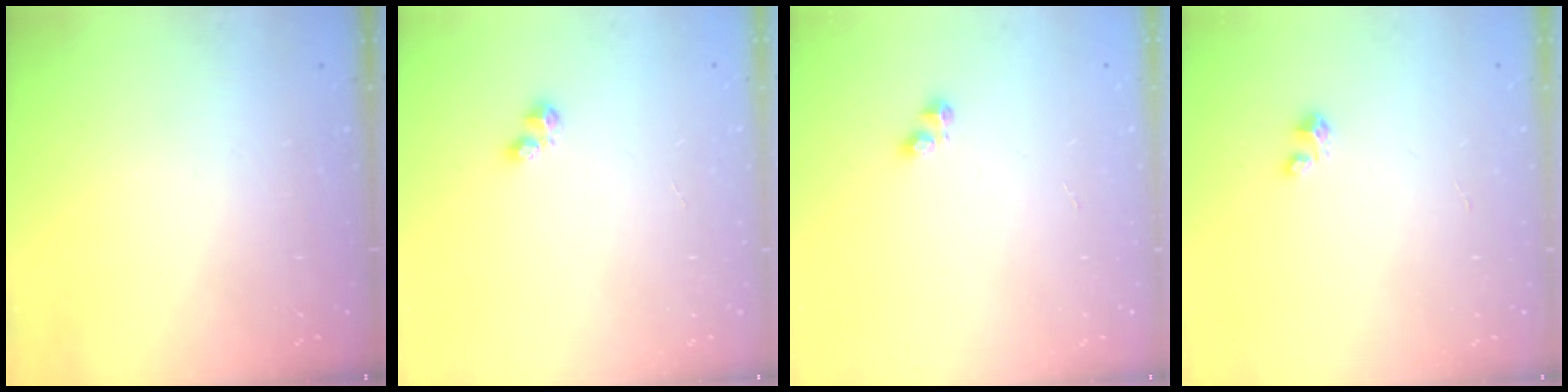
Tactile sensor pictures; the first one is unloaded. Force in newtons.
{"total": 3.2, "press": 3.2, "slide": 0.4}
{"total": 2.5, "press": 2.5, "slide": 0.3}
{"total": 2.1, "press": 2.1, "slide": 0.1}